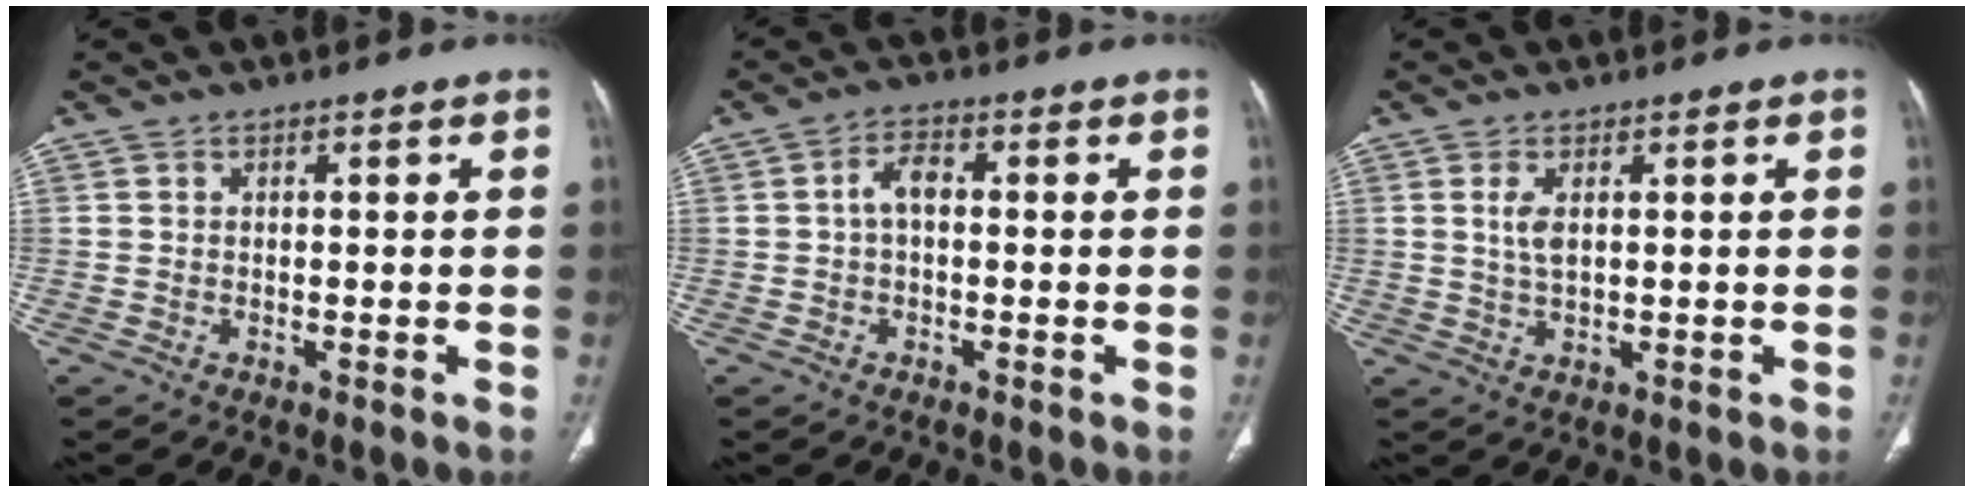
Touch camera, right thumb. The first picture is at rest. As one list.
[{"total": 3.4, "force": [0.0, 2.0, 2.8], "torque": [-0.047, 0.014, -0.007]}, {"total": 3.1, "force": [0.9, 1.3, 2.7], "torque": [-0.061, -0.003, 0.024]}]